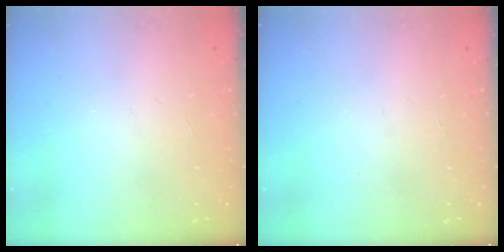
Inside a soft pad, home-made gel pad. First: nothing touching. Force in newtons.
{"total": 0.0}